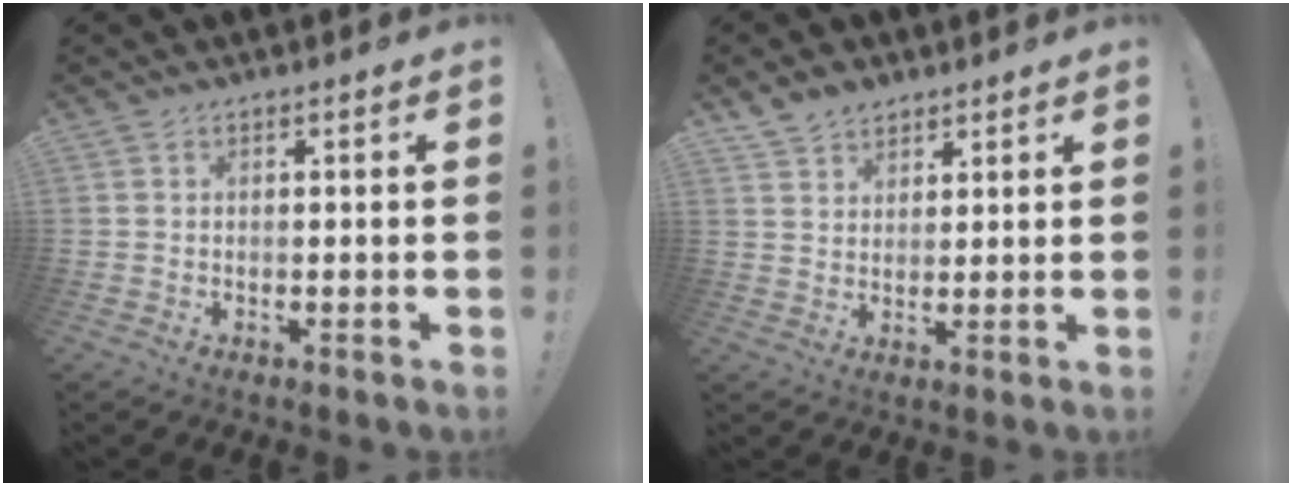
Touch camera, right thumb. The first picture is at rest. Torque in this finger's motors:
{"motor_torque": [-0.01, 0.02, 0.25, 0.19, 0.00]}